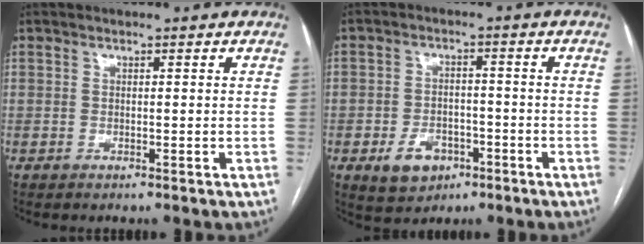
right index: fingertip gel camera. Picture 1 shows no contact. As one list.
[{"total": 6.2, "force": [-2.9, 4.5, 3.1], "torque": [-0.055, 0.005, -0.039]}]